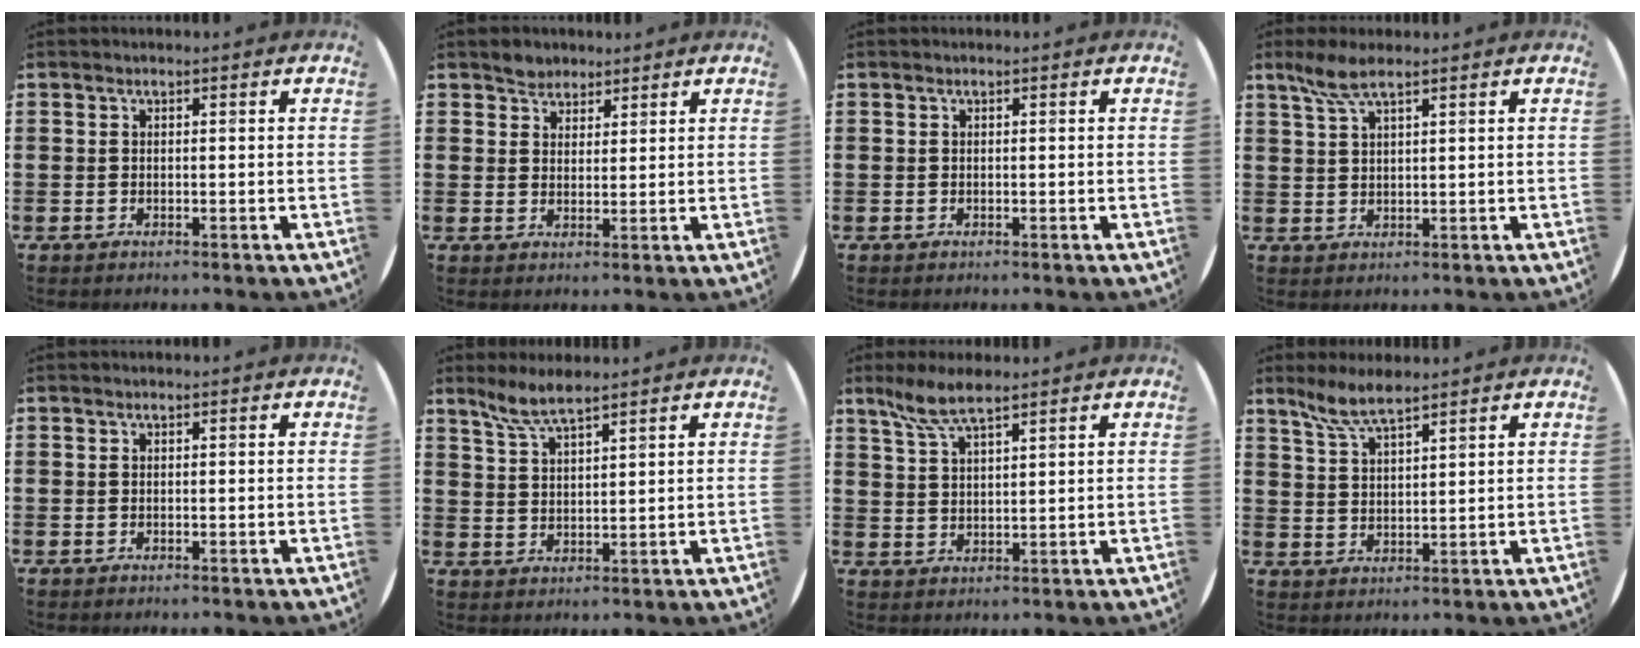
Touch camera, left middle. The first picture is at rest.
{"total": 2.6, "force": [2.3, 1.3, -0.3], "torque": [0.008, 0.001, 0.044]}
{"total": 0.0}
{"total": 4.2, "force": [2.8, 0.8, 3.0], "torque": [-0.064, 0.006, 0.050]}
{"total": 0.0}
{"total": 4.6, "force": [4.0, 0.4, 2.1], "torque": [-0.051, -0.004, 0.073]}
{"total": 5.7, "force": [4.6, 1.0, 3.3], "torque": [-0.076, -0.002, 0.084]}
{"total": 5.2, "force": [4.6, 0.6, 2.4], "torque": [-0.059, -0.005, 0.082]}